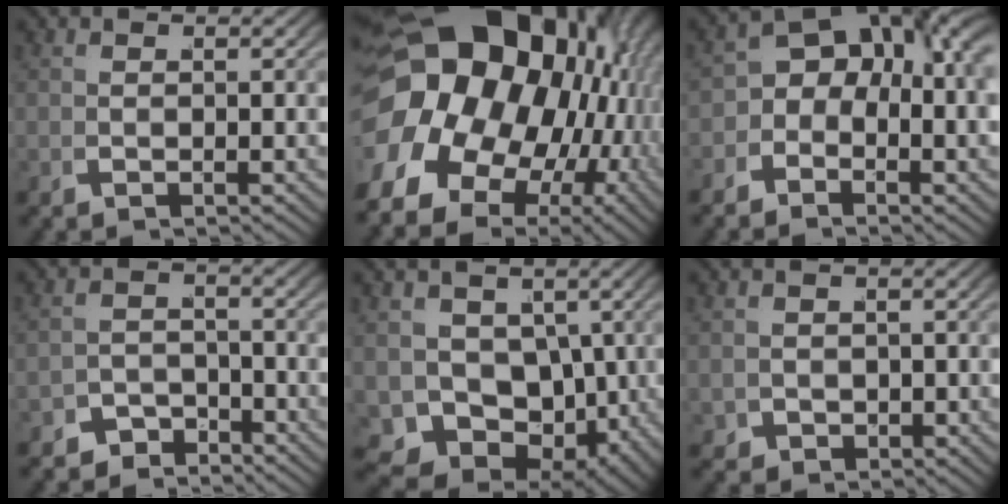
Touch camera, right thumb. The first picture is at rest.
{"total": 31.0, "force": [0.3, 23.2, 20.5], "torque": [-0.357, -0.042, -0.001]}
{"total": 9.0, "force": [0.5, 5.7, 6.9], "torque": [-0.082, 0.021, -0.013]}
{"total": 5.4, "force": [-4.6, 2.9, 0.6], "torque": [0.023, -0.019, -0.083]}
{"total": 12.8, "force": [-3.2, 9.8, 7.6], "torque": [-0.159, -0.075, -0.032]}
{"total": 3.5, "force": [-0.9, 2.9, 1.7], "torque": [-0.036, -0.025, -0.001]}